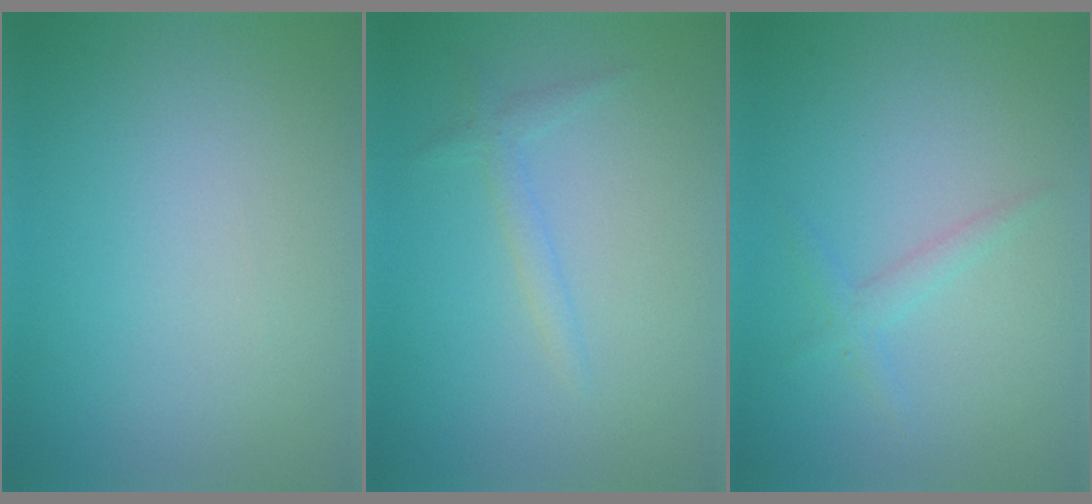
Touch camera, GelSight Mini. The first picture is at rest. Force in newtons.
{"total": 1.3, "press": 1.3, "slide": 0.1}
{"total": 1.4, "press": 1.4, "slide": 0.0}